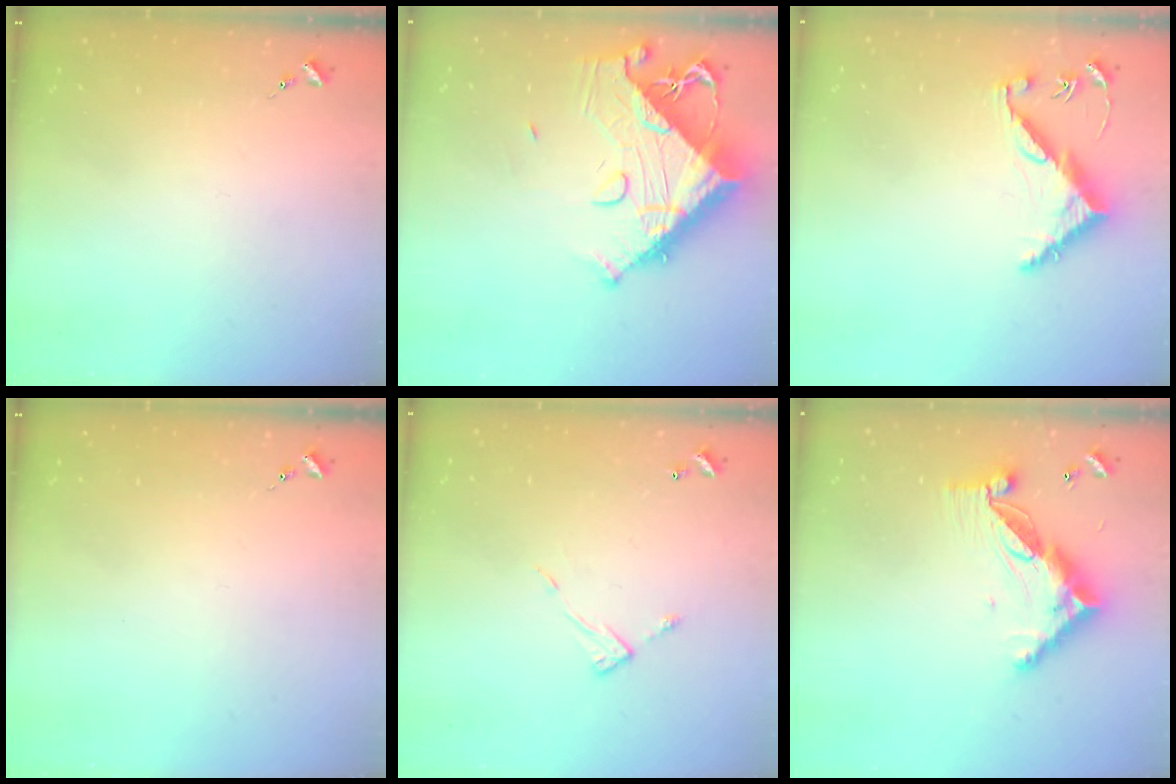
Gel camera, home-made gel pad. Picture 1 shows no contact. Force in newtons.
{"total": 20.0, "press": 19.9, "slide": 2.3}
{"total": 7.5, "press": 7.5, "slide": 0.5}
{"total": 0.0}
{"total": 6.7, "press": 6.7, "slide": 0.2}
{"total": 13.7, "press": 13.6, "slide": 1.0}